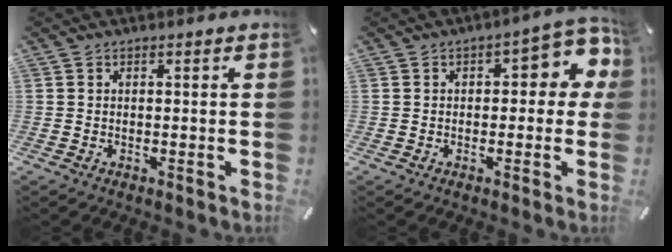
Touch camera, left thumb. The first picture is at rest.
{"total": 8.9, "force": [2.0, 4.6, 7.4], "torque": [-0.084, -0.012, 0.027]}